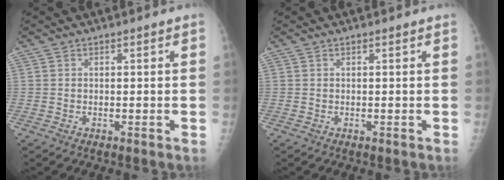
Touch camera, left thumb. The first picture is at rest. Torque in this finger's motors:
{"motor_torque": [0.00, 0.00, -0.01, -0.01, 0.00]}